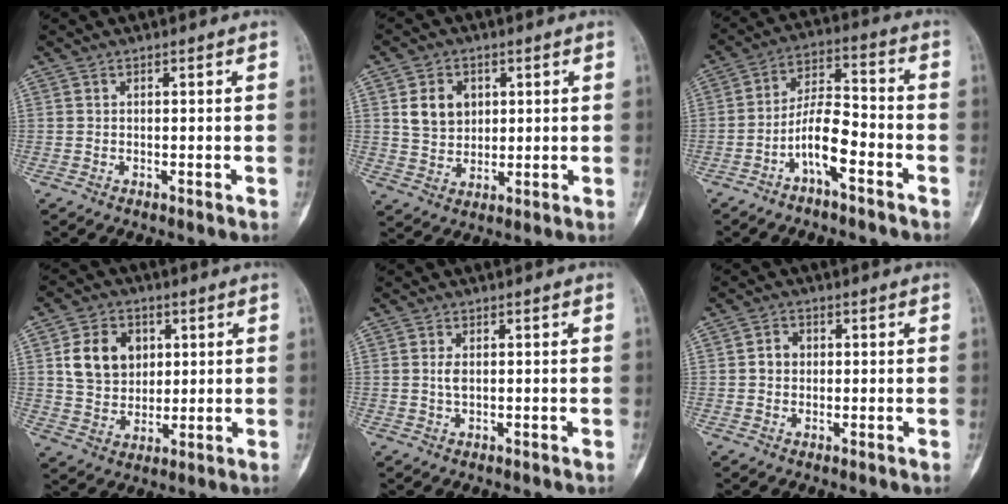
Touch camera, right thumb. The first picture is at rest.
{"total": 7.6, "force": [2.2, 5.9, 4.2], "torque": [-0.046, -0.012, 0.046]}
{"total": 9.1, "force": [-4.6, 3.3, 7.2], "torque": [-0.130, 0.053, -0.086]}
{"total": 11.0, "force": [2.9, 8.6, 6.1], "torque": [-0.075, -0.006, 0.056]}
{"total": 2.1, "force": [0.3, 1.1, 1.7], "torque": [-0.034, -0.002, 0.007]}
{"total": 3.0, "force": [0.2, 2.6, 1.5], "torque": [-0.015, 0.008, -0.001]}